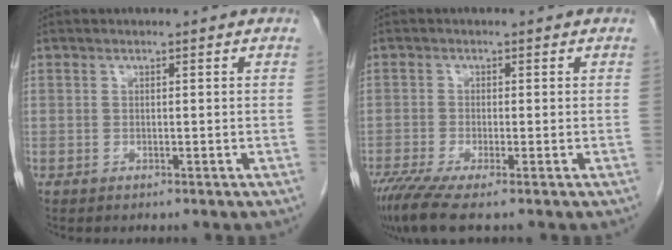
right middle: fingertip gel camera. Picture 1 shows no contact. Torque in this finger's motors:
{"motor_torque": [1.10, -0.85, 0.23, 0.11]}